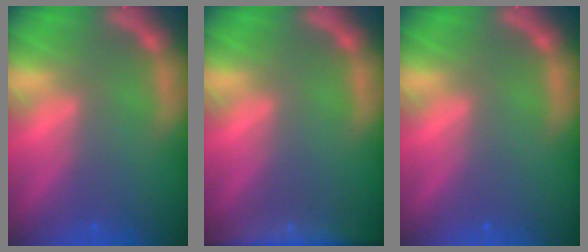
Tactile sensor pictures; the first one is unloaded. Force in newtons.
{"total": 7.0}
{"total": 0.0}